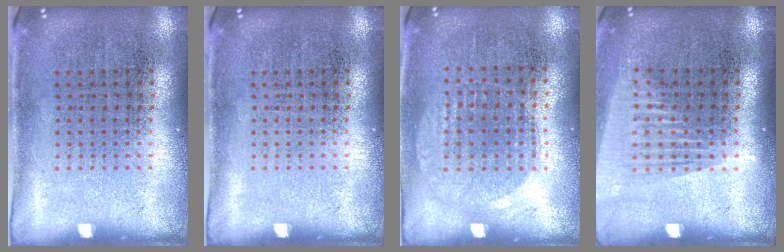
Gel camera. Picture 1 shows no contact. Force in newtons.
{"total": 0.0}
{"total": 0.9, "press": 0.8, "slide": 0.4}
{"total": 1.4, "press": 1.2, "slide": 0.8}